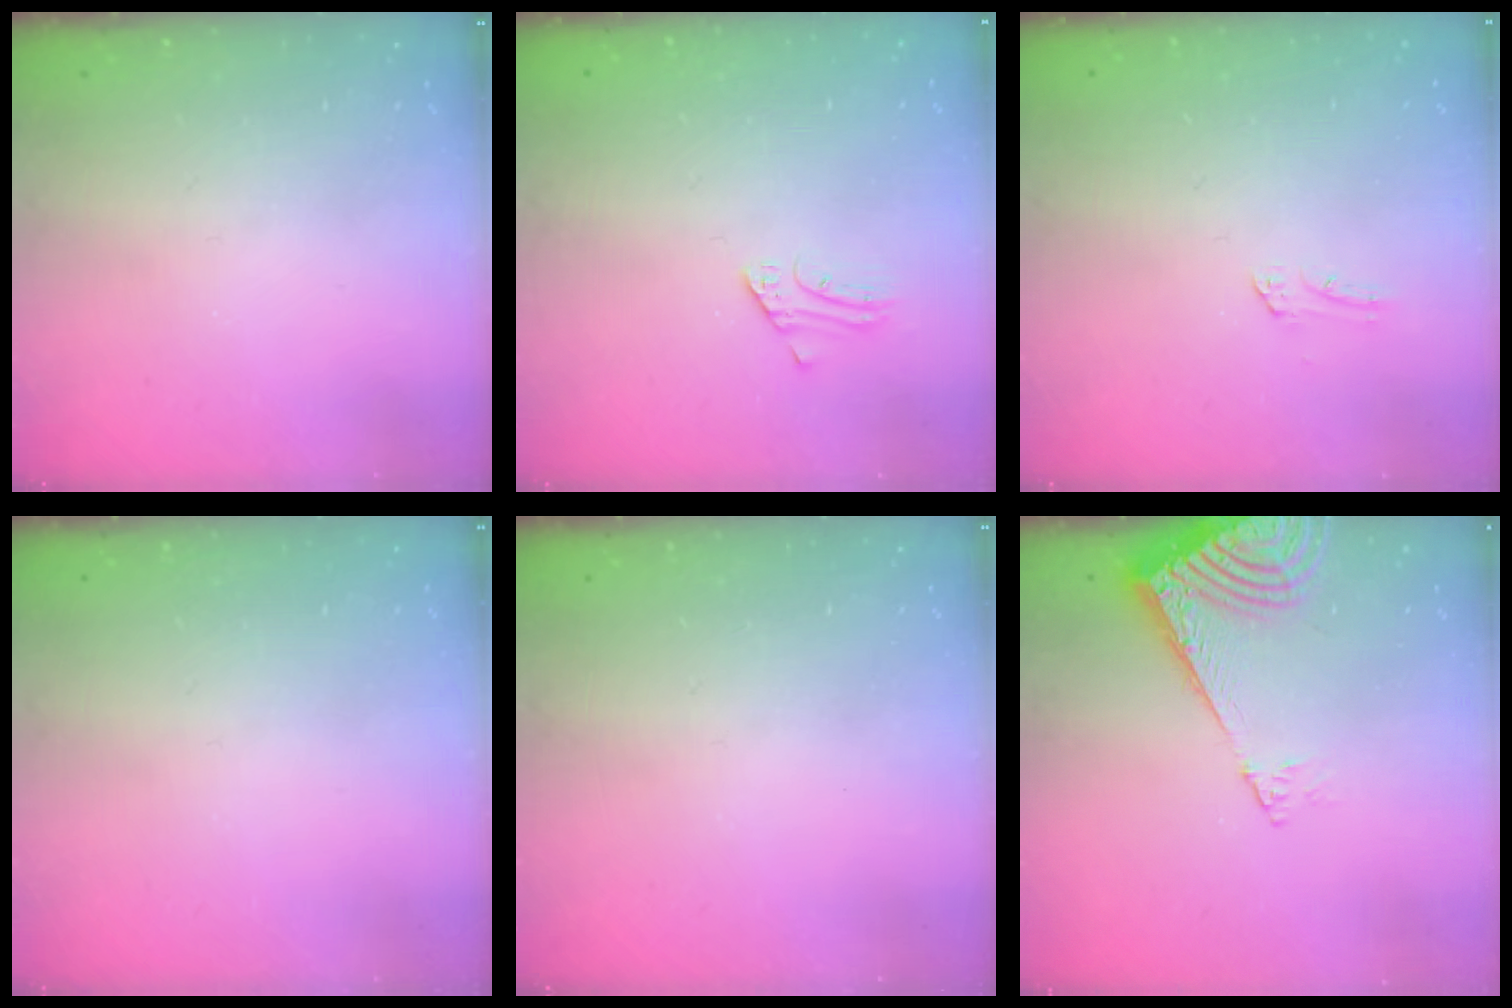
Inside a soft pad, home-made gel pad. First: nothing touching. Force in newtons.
{"total": 2.3, "press": 2.3, "slide": 0.2}
{"total": 1.9, "press": 1.9, "slide": 0.1}
{"total": 0.0}
{"total": 0.0}
{"total": 9.4, "press": 9.3, "slide": 1.2}